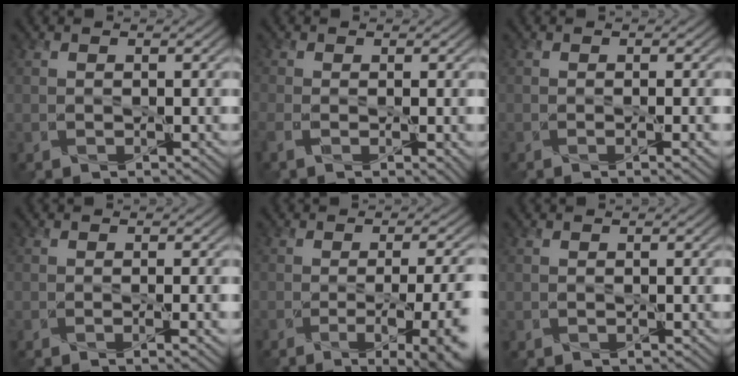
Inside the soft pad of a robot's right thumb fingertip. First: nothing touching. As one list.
[{"total": 3.5, "force": [-1.1, 1.0, 3.1], "torque": [-0.067, -0.014, -0.022]}, {"total": 2.6, "force": [-0.5, 0.6, 2.5], "torque": [-0.036, 0.000, -0.011]}, {"total": 2.9, "force": [-0.6, 0.7, 2.8], "torque": [-0.041, 0.000, -0.013]}, {"total": 13.2, "force": [-4.0, 4.9, 11.5], "torque": [-0.116, -0.012, -0.043]}, {"total": 0.0}]